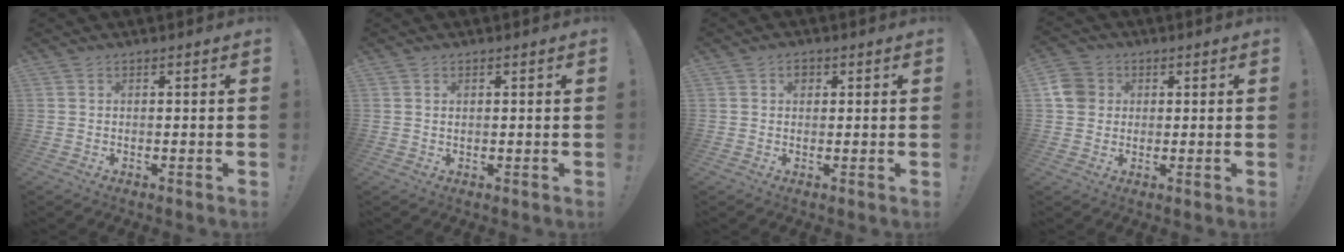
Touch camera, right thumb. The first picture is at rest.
{"total": 0.8, "force": [0.5, 0.5, 0.5], "torque": [-0.013, 0.002, 0.011]}
{"total": 2.4, "force": [0.9, 1.8, 1.3], "torque": [-0.003, -0.004, 0.012]}
{"total": 7.0, "force": [1.4, 6.4, 2.5], "torque": [-0.042, 0.006, 0.029]}